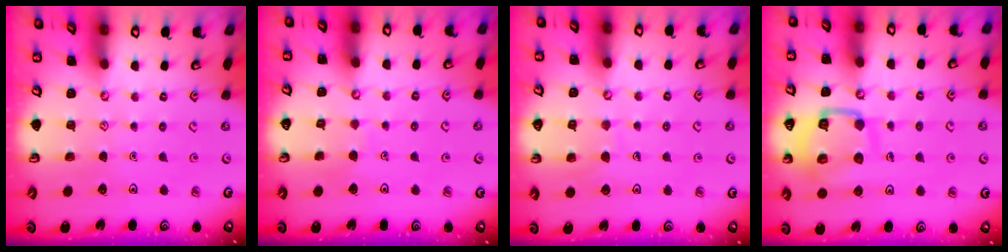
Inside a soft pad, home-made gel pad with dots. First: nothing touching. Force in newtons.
{"total": 3.6, "press": 3.5, "slide": 0.2}
{"total": 5.7, "press": 5.7, "slide": 0.4}
{"total": 12.4, "press": 12.3, "slide": 1.2}